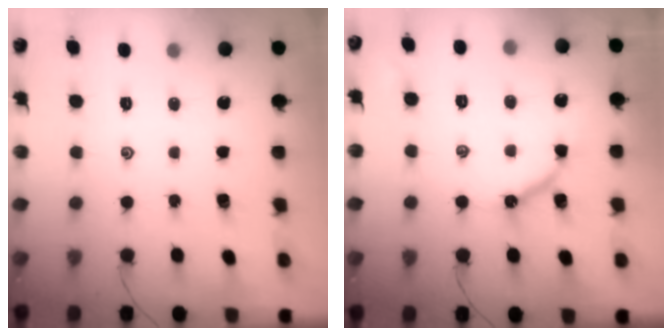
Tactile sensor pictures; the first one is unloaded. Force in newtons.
{"total": 9.0, "press": 9.0, "slide": 0.4}